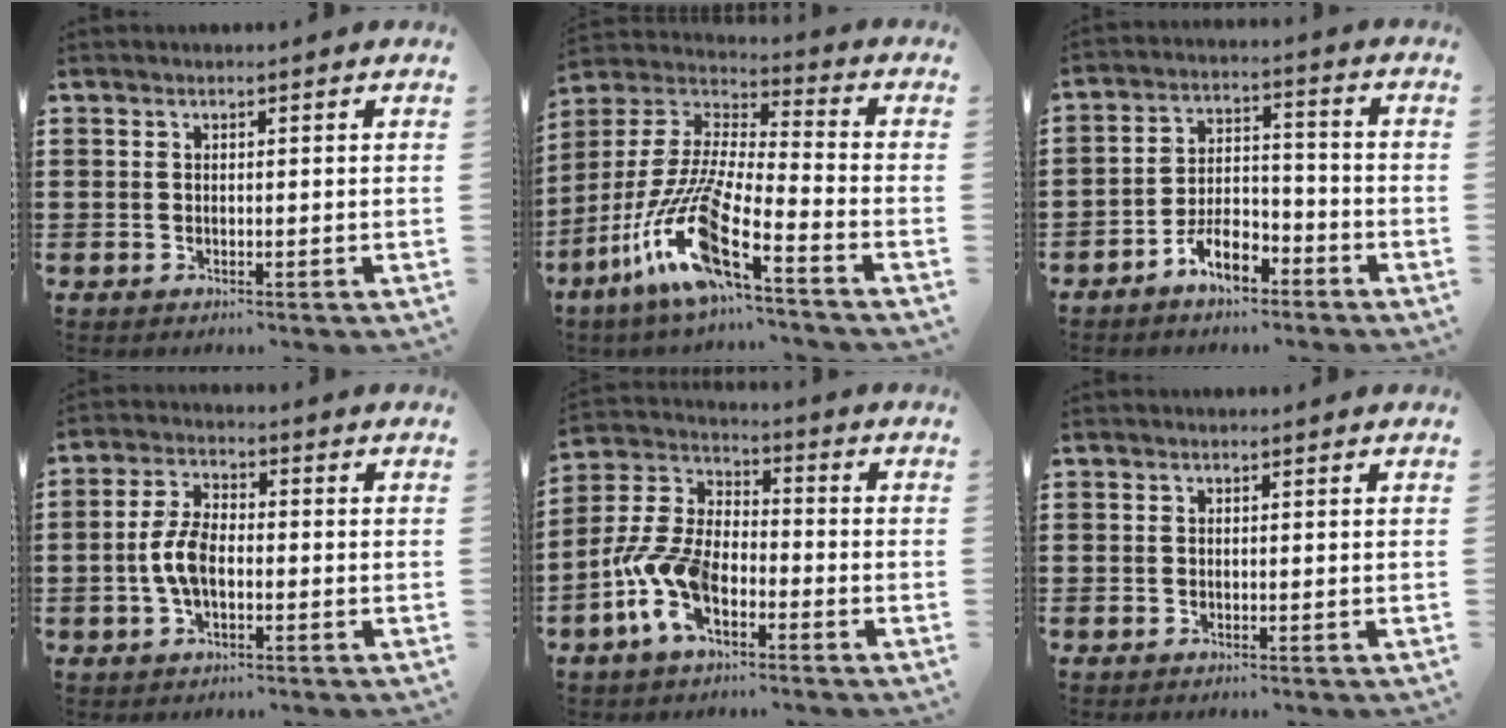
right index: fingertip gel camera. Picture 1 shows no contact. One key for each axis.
{"total": 14.1, "fx": -9.7, "fy": 1.2, "fz": 10.2, "tx": -0.230, "ty": -0.008, "tz": -0.189}
{"total": 6.8, "fx": -4.8, "fy": 2.9, "fz": 3.8, "tx": -0.074, "ty": 0.016, "tz": -0.089}
{"total": 5.9, "fx": -1.1, "fy": 3.0, "fz": 5.0, "tx": -0.124, "ty": -0.005, "tz": -0.030}
{"total": 10.3, "fx": -4.6, "fy": 5.1, "fz": 7.7, "tx": -0.208, "ty": -0.011, "tz": -0.096}
{"total": 0.0}